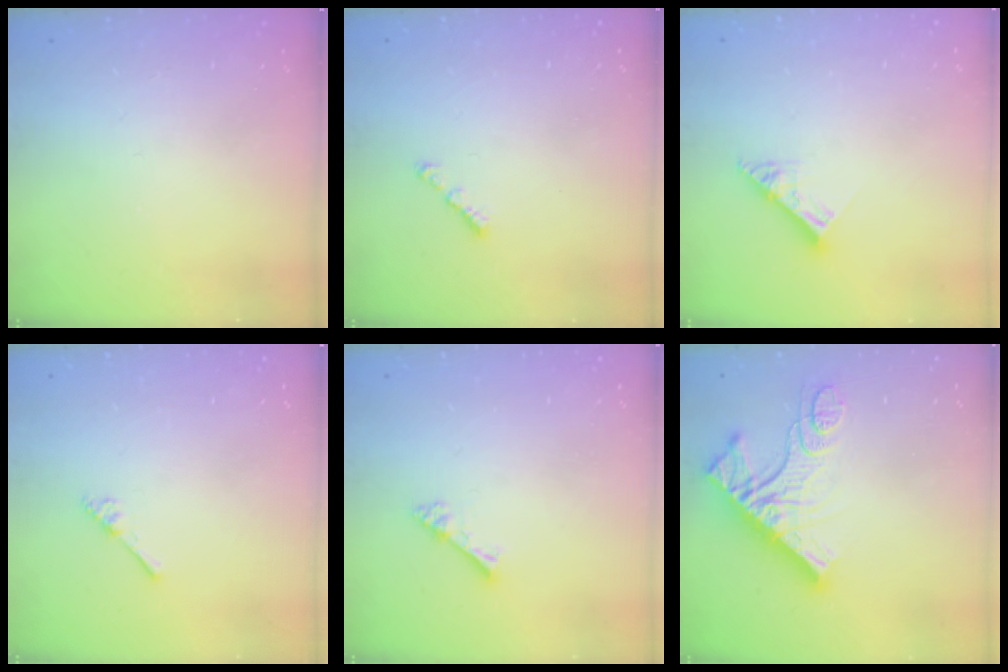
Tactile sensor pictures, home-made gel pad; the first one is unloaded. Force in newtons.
{"total": 1.0, "press": 0.9, "slide": 0.5}
{"total": 8.2, "press": 8.1, "slide": 1.0}
{"total": 3.0, "press": 3.0, "slide": 0.3}
{"total": 2.7, "press": 2.7, "slide": 0.2}
{"total": 14.8, "press": 14.7, "slide": 1.5}